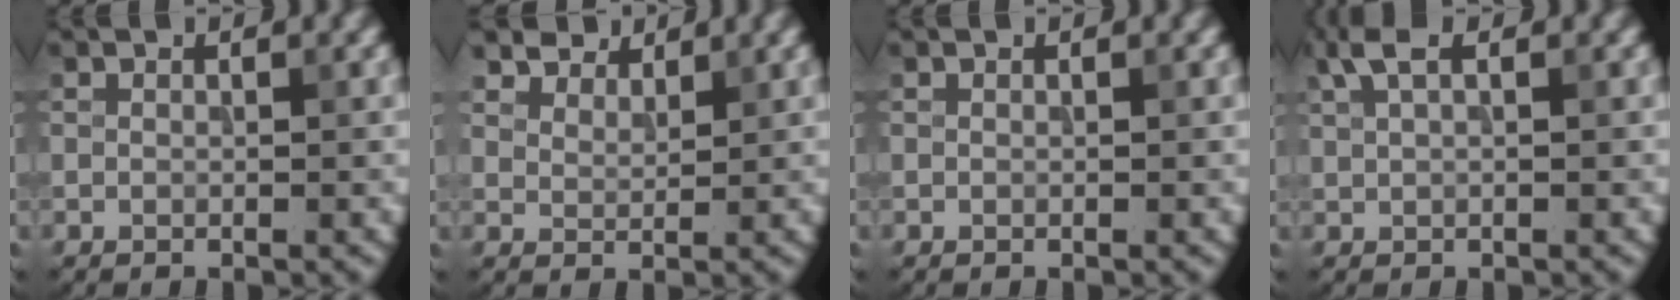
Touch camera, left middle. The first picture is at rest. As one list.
[{"total": 4.1, "force": [3.6, 1.7, 1.0], "torque": [-0.034, -0.017, 0.079]}, {"total": 0.0}, {"total": 2.4, "force": [1.3, 1.0, 1.8], "torque": [-0.040, 0.006, 0.025]}]